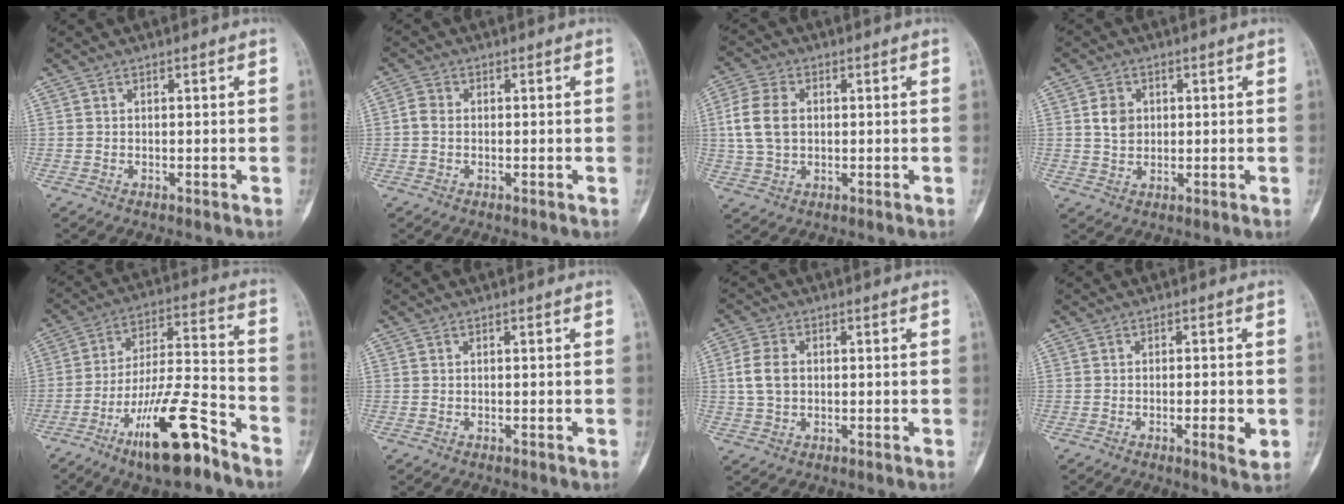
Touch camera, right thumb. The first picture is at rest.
{"total": 2.4, "force": [-0.1, 1.9, 1.5], "torque": [-0.028, 0.006, -0.007]}
{"total": 8.6, "force": [1.0, 6.0, 6.1], "torque": [-0.126, 0.008, 0.021]}
{"total": 4.5, "force": [1.0, 3.7, 2.5], "torque": [-0.028, -0.004, 0.018]}
{"total": 17.1, "force": [-10.7, 4.3, 12.7], "torque": [-0.223, 0.078, -0.185]}
{"total": 0.0}
{"total": 5.8, "force": [0.6, 4.1, 4.0], "torque": [-0.085, 0.006, 0.012]}
{"total": 4.1, "force": [-1.0, 1.0, 3.9], "torque": [-0.058, -0.006, -0.014]}